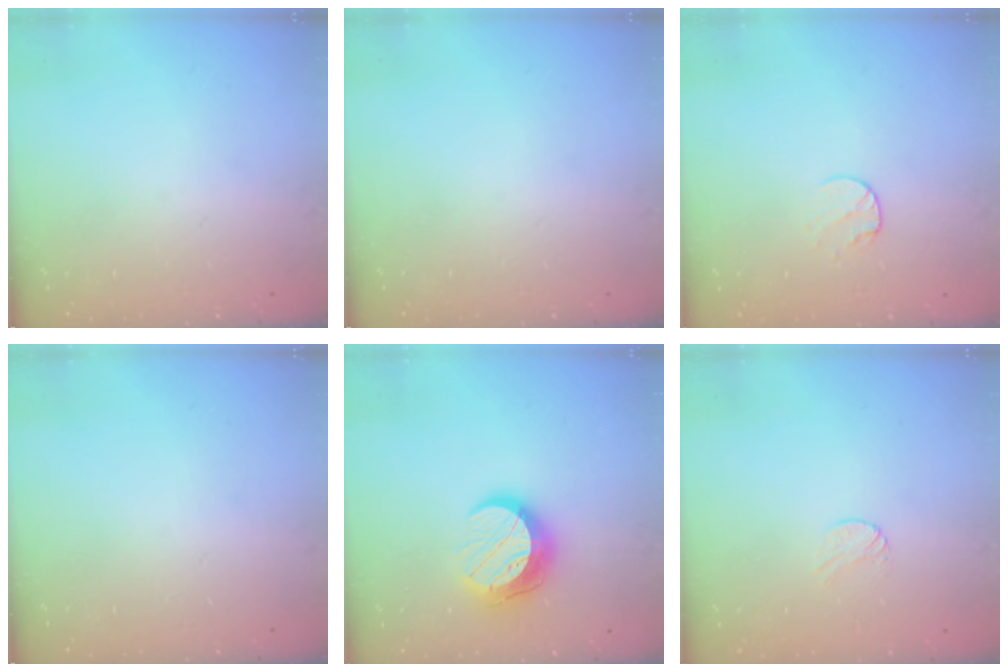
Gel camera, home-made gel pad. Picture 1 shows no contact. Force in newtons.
{"total": 0.0}
{"total": 5.3, "press": 5.3, "slide": 0.6}
{"total": 0.0}
{"total": 12.2, "press": 12.2, "slide": 0.9}
{"total": 3.6, "press": 3.6, "slide": 0.3}